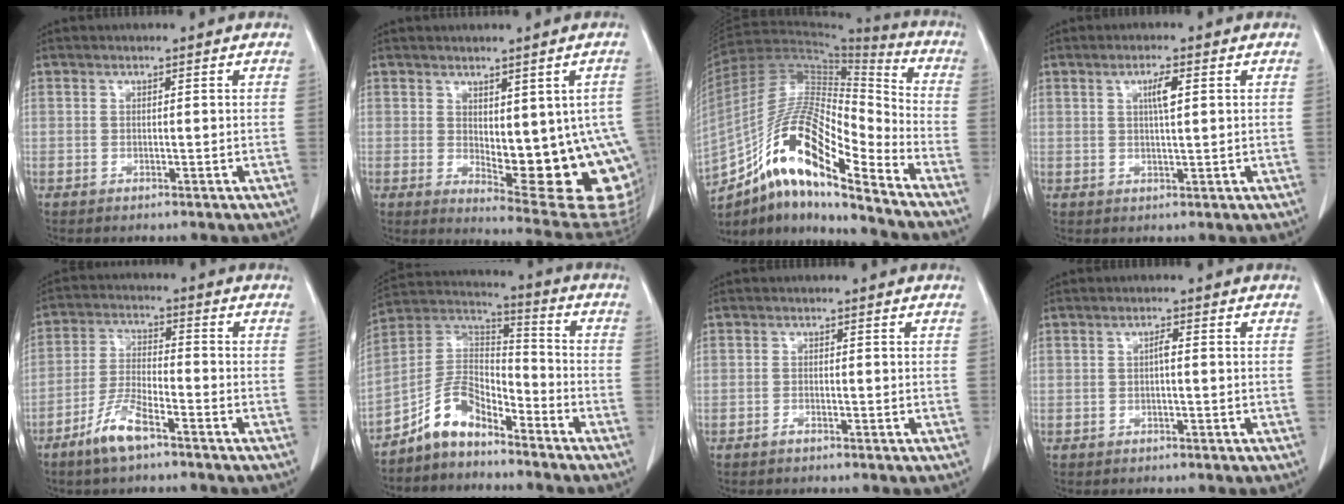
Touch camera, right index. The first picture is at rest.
{"total": 16.2, "force": [-1.5, 5.5, 15.2], "torque": [-0.129, -0.004, 0.002]}
{"total": 18.5, "force": [-11.8, 3.4, 13.9], "torque": [-0.266, 0.016, -0.205]}
{"total": 2.9, "force": [0.9, 0.3, 2.8], "torque": [-0.050, 0.001, 0.016]}
{"total": 7.1, "force": [-4.7, 1.4, 5.1], "torque": [-0.112, -0.007, -0.094]}
{"total": 9.1, "force": [-6.9, 3.9, 4.3], "torque": [-0.091, 0.033, -0.135]}
{"total": 0.7, "force": [-0.6, 0.1, 0.3], "torque": [-0.008, 0.001, -0.008]}
{"total": 1.1, "force": [-0.1, 0.2, 1.1], "torque": [-0.019, 0.003, 0.000]}